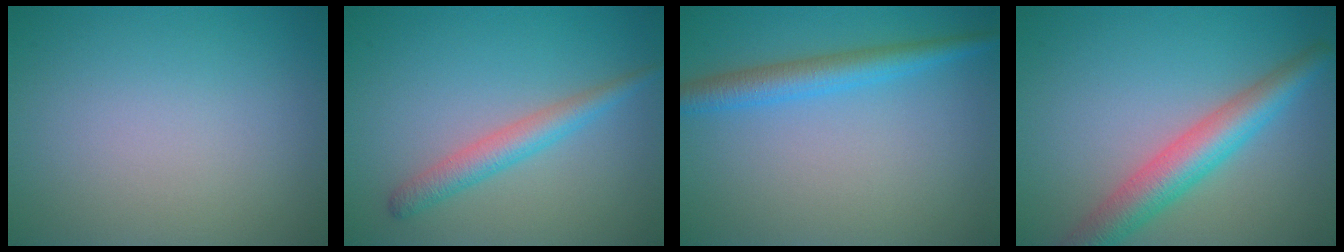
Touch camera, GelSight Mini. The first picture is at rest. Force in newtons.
{"total": 2.8, "press": 2.8, "slide": 0.0}
{"total": 3.4, "press": 3.4, "slide": 0.1}
{"total": 5.3, "press": 5.3, "slide": 0.2}